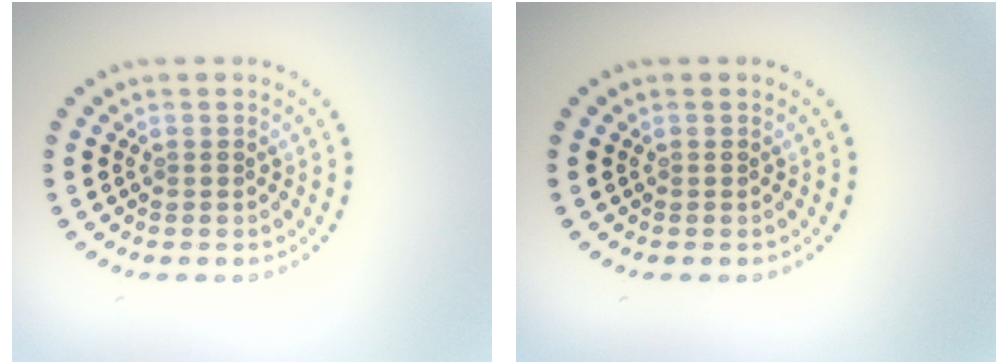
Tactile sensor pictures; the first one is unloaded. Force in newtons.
{"total": 0.0}